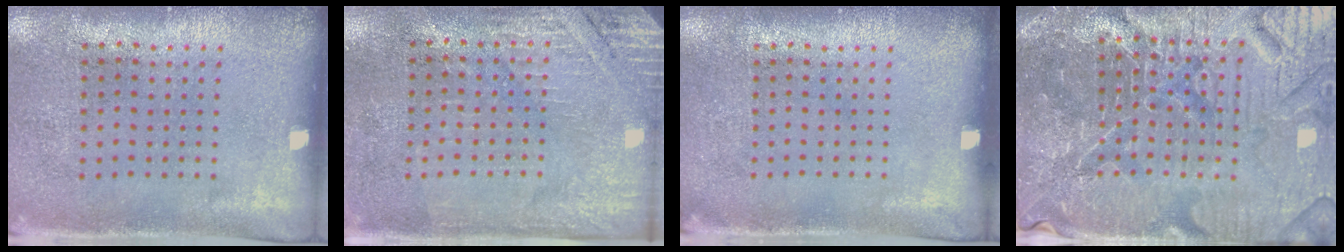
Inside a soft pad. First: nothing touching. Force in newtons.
{"total": 2.8, "press": 2.5, "slide": 1.2}
{"total": 0.0}
{"total": 6.2, "press": 5.7, "slide": 2.5}